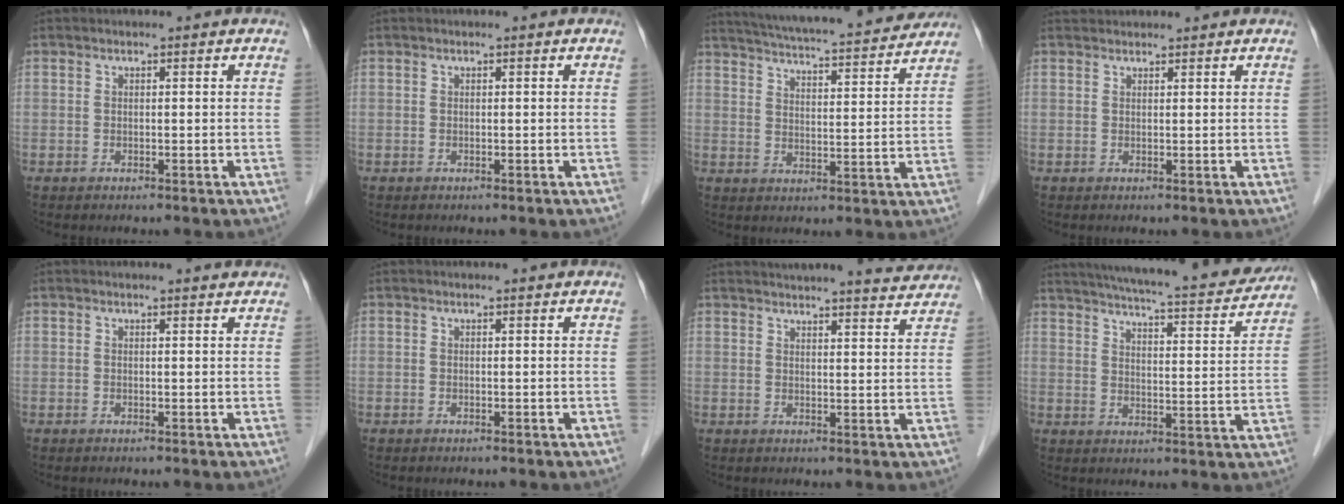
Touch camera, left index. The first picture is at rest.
{"total": 0.0}
{"total": 19.6, "force": [17.9, 1.7, 7.9], "torque": [-0.133, 0.003, 0.248]}
{"total": 2.2, "force": [2.2, 0.4, 0.1], "torque": [-0.006, 0.026, 0.039]}
{"total": 1.1, "force": [1.1, 0.1, 0.0], "torque": [-0.011, -0.006, 0.008]}
{"total": 0.0}
{"total": 13.2, "force": [12.6, 1.1, 3.9], "torque": [-0.049, -0.004, 0.148]}
{"total": 21.7, "force": [19.3, 2.4, 9.6], "torque": [-0.154, -0.018, 0.250]}